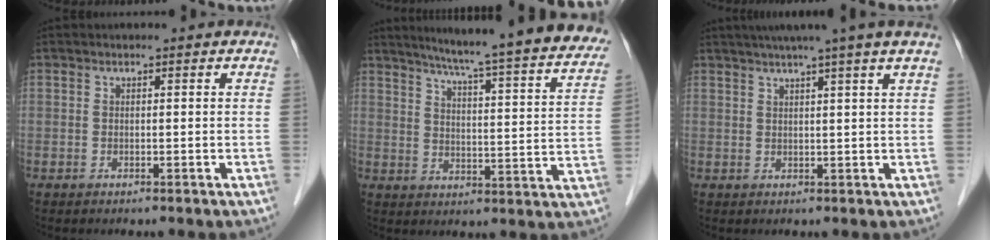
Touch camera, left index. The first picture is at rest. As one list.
[{"total": 26.8, "force": [24.1, 0.8, 11.8], "torque": [-0.172, -0.067, 0.291]}, {"total": 8.3, "force": [6.4, -1.8, 5.1], "torque": [-0.068, 0.021, 0.074]}]